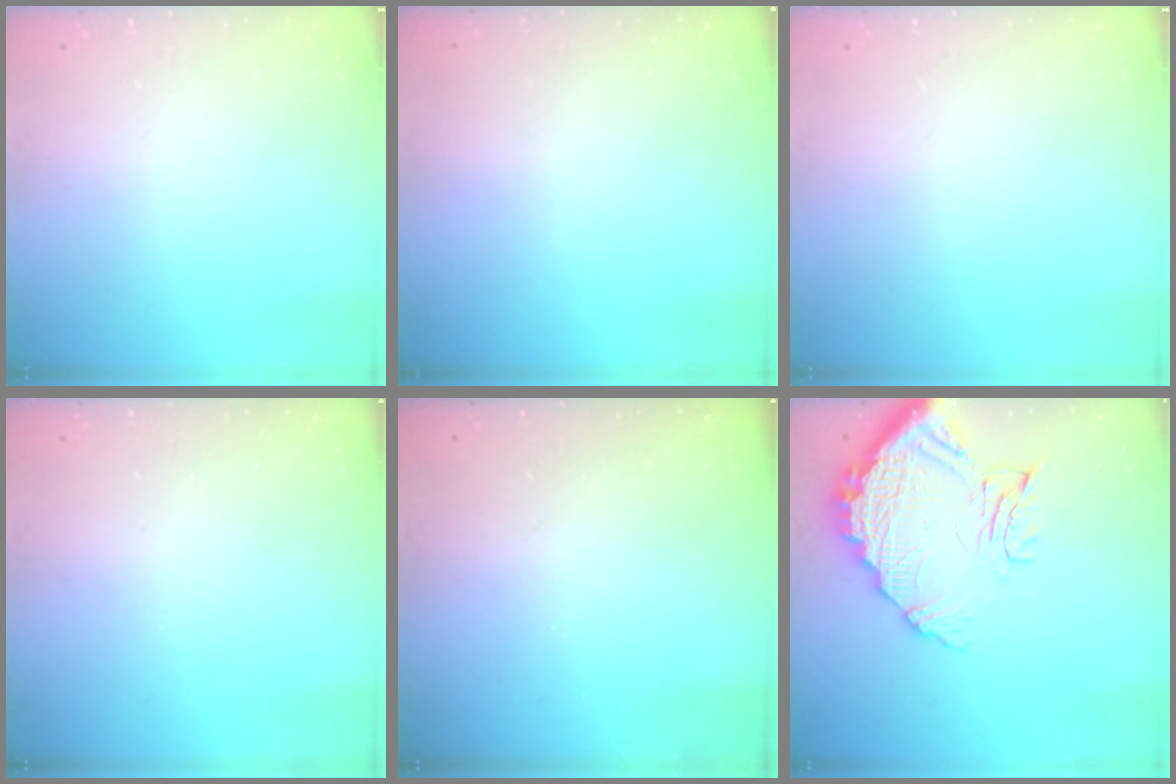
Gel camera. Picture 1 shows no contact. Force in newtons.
{"total": 3.0, "press": 3.0, "slide": 0.1}
{"total": 0.0}
{"total": 2.9, "press": 2.8, "slide": 0.9}
{"total": 3.3, "press": 3.3, "slide": 0.1}
{"total": 15.7, "press": 15.6, "slide": 1.3}